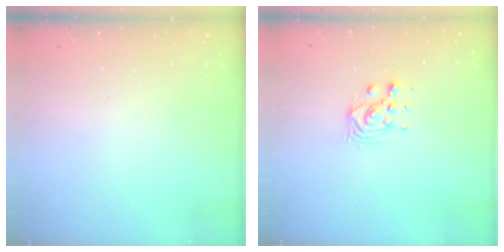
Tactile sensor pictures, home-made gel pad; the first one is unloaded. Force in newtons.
{"total": 7.6, "press": 7.6, "slide": 0.3}